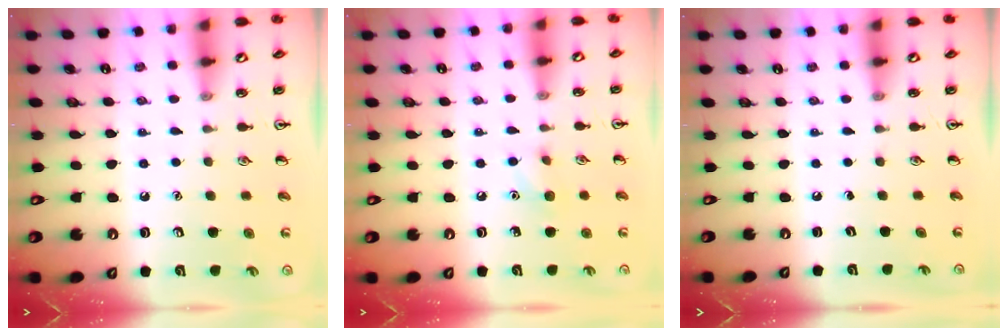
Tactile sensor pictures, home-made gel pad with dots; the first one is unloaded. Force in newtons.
{"total": 6.2, "press": 5.9, "slide": 1.9}
{"total": 0.0}